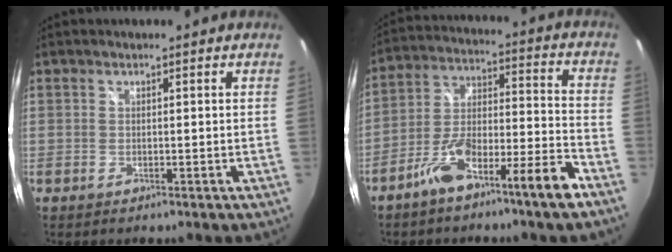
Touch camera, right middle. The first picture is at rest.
{"total": 11.8, "force": [-7.9, 0.5, 8.8], "torque": [-0.156, 0.018, -0.130]}